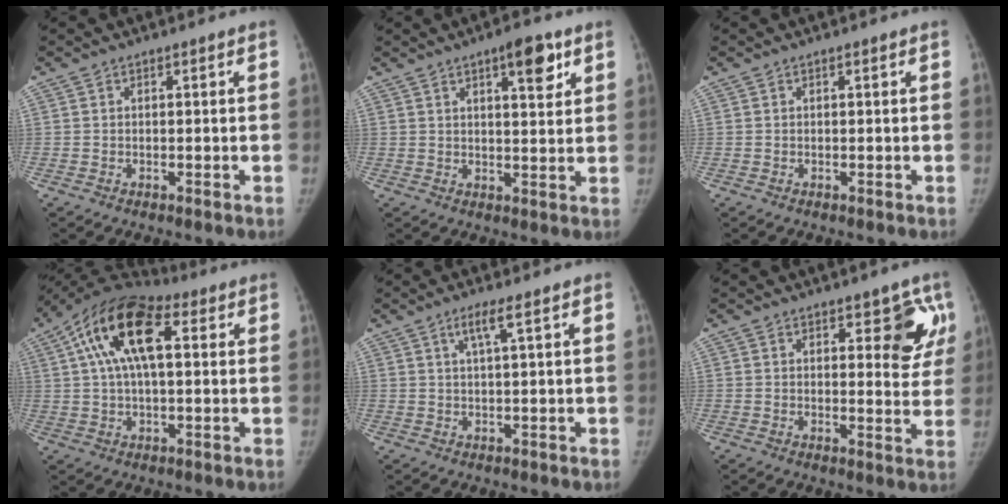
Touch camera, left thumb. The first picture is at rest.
{"total": 7.1, "force": [3.8, 2.2, 5.5], "torque": [-0.062, -0.018, 0.053]}
{"total": 0.0}
{"total": 15.8, "force": [4.4, 7.7, 13.0], "torque": [-0.234, 0.032, 0.069]}
{"total": 3.2, "force": [1.5, -0.2, 2.8], "torque": [-0.062, 0.000, 0.033]}
{"total": 7.8, "force": [3.8, 3.6, 5.8], "torque": [-0.024, -0.020, 0.043]}